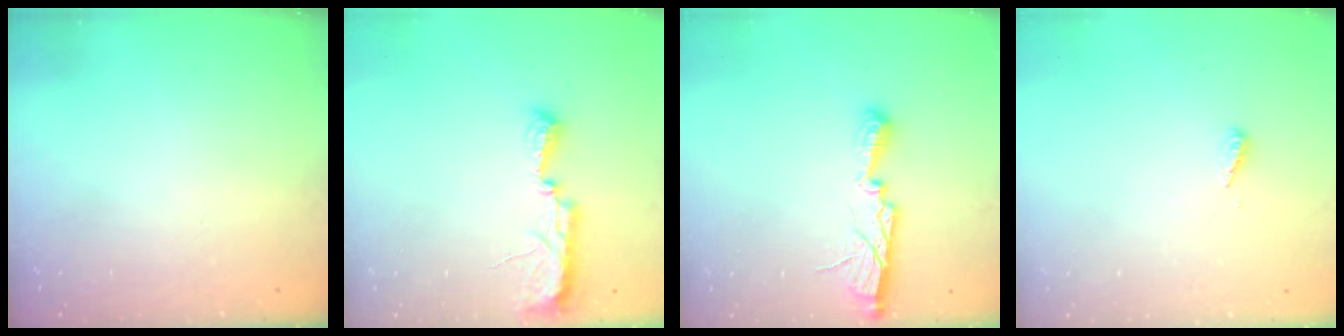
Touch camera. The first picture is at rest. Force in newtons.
{"total": 9.8, "press": 8.9, "slide": 4.2}
{"total": 9.7, "press": 9.7, "slide": 0.9}
{"total": 2.8, "press": 2.8, "slide": 0.2}